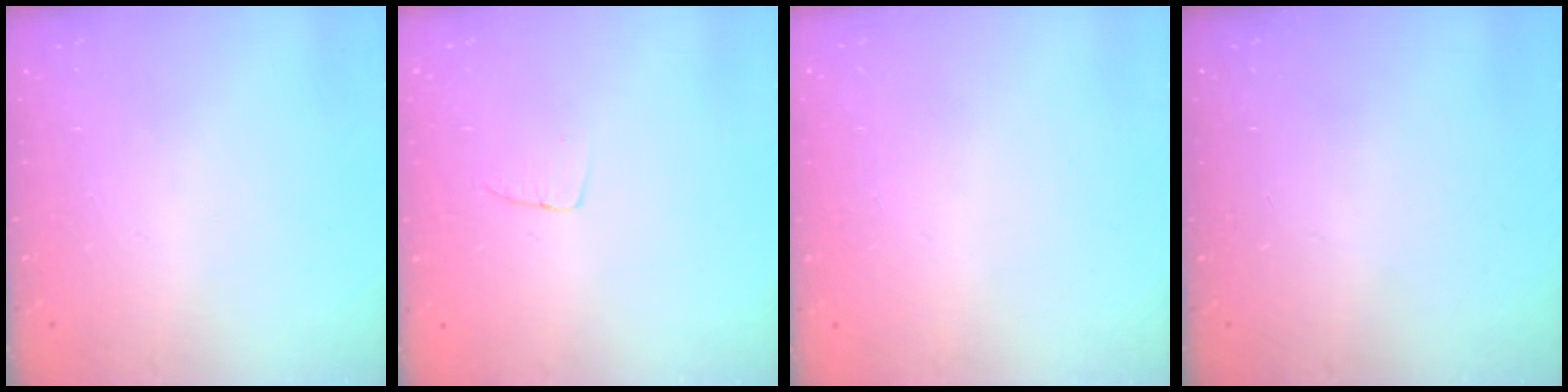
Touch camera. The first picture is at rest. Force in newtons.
{"total": 2.9, "press": 2.9, "slide": 0.1}
{"total": 0.0}
{"total": 0.0}